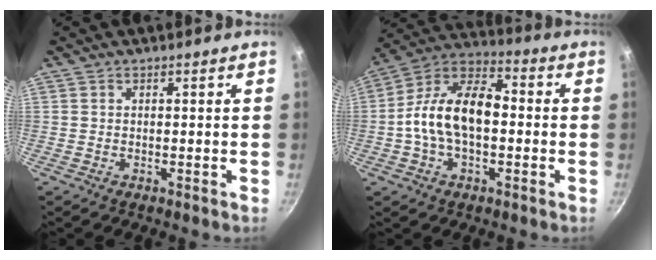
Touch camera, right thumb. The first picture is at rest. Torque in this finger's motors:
{"motor_torque": [0.64, 1.27, 0.67, -0.62, 0.22]}